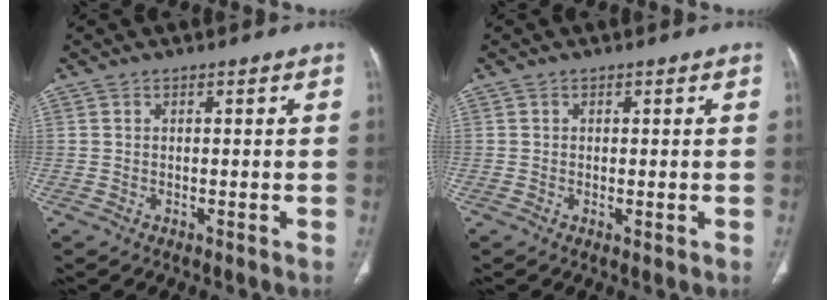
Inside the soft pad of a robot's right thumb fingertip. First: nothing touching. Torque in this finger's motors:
{"motor_torque": [-0.58, -0.23, -0.33, 0.01, -0.03]}